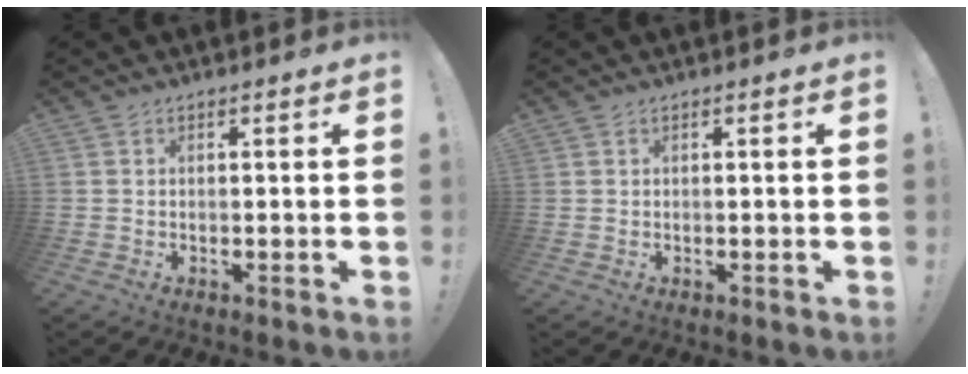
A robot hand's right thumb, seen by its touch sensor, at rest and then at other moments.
{"total": 0.0}